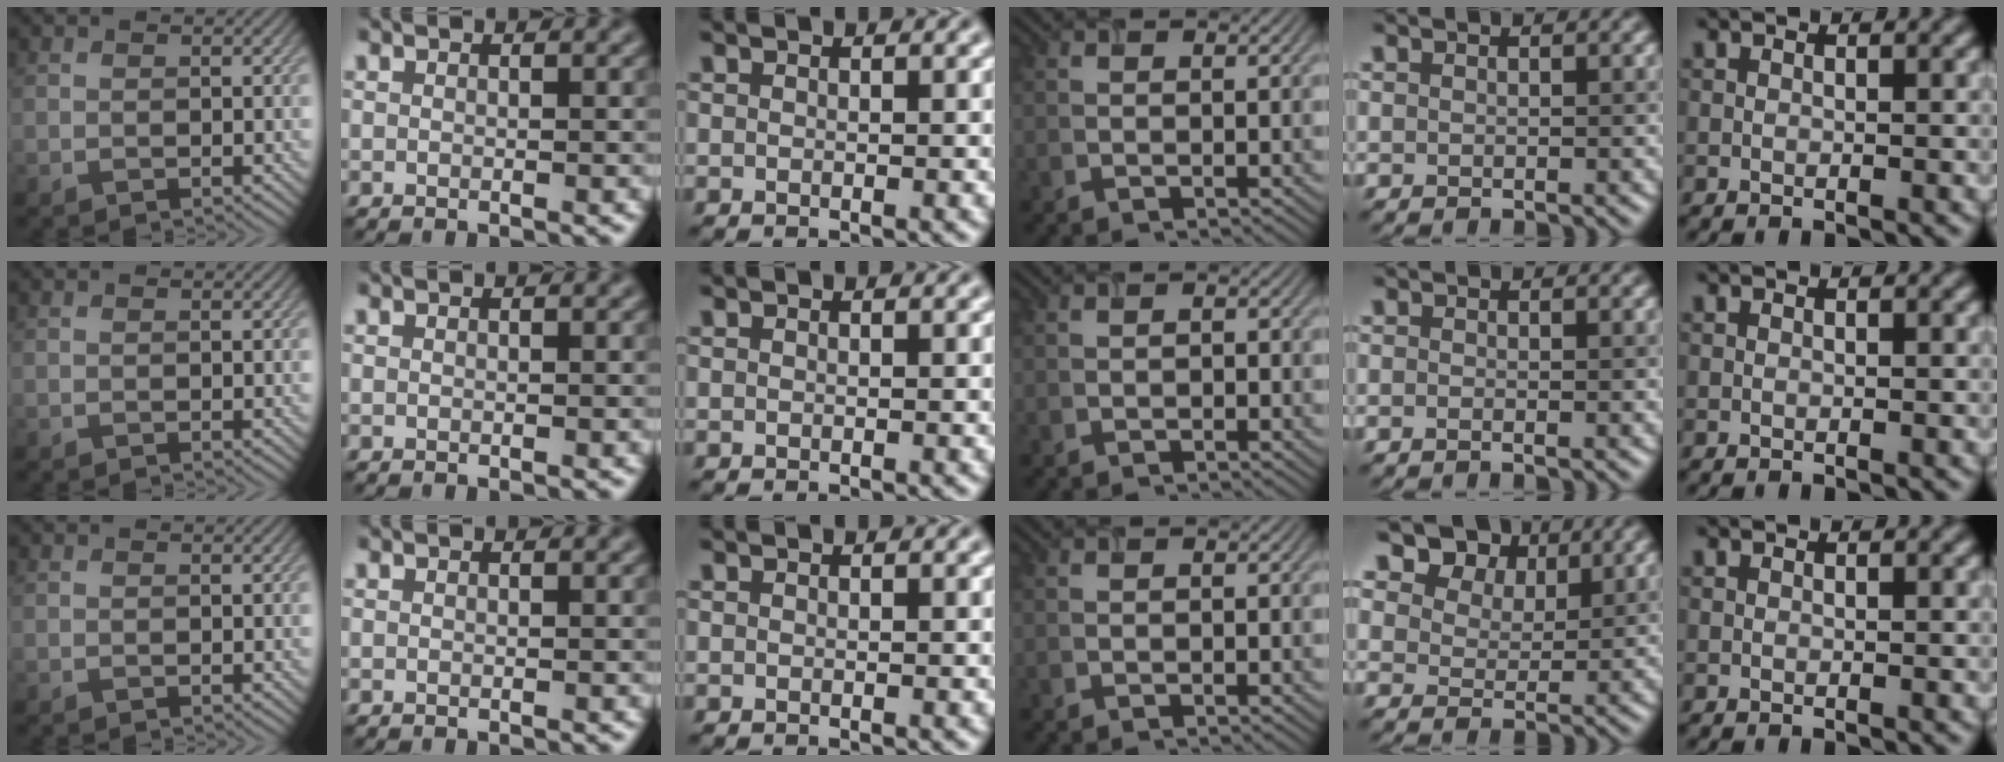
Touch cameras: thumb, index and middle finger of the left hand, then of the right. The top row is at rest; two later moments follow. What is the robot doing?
{"motion": "insert", "object": "airpods case & airpods"}